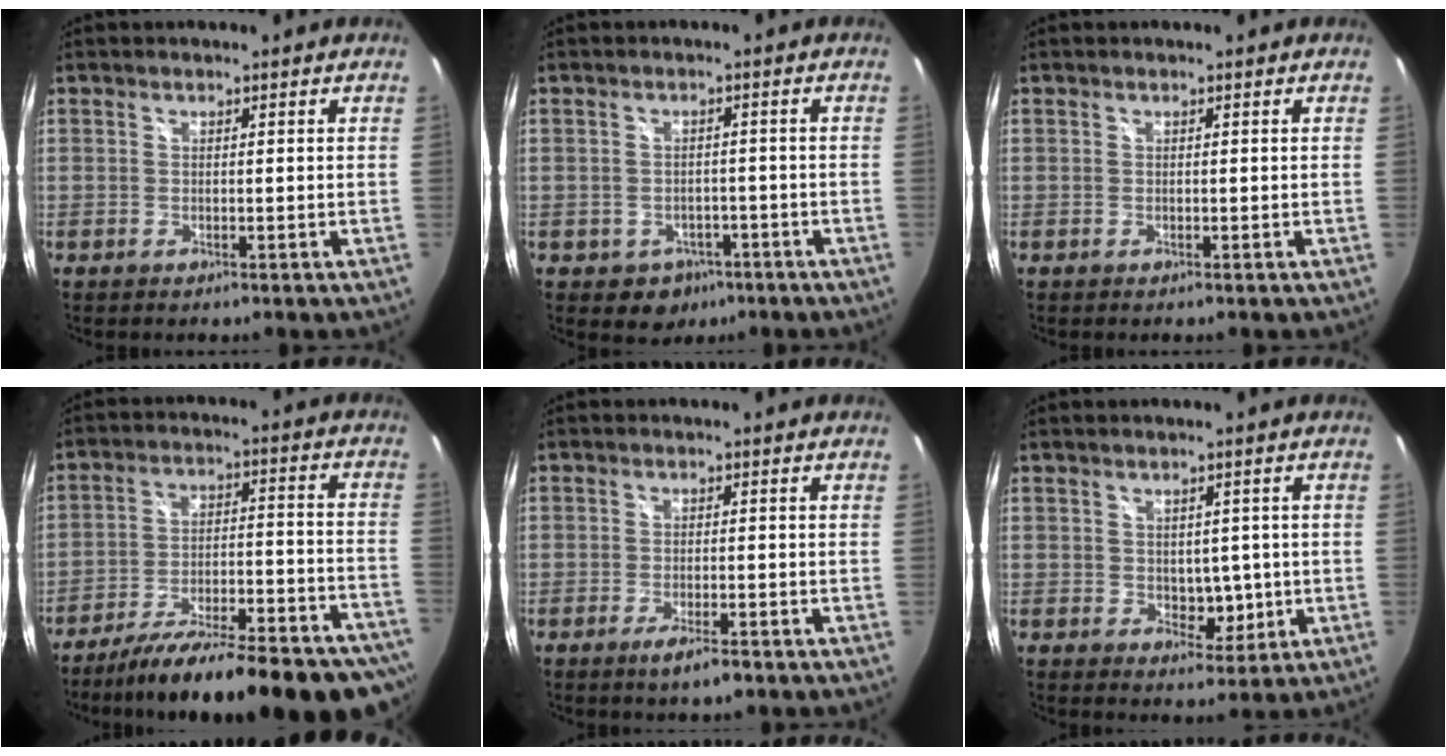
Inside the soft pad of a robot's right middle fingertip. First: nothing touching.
{"total": 5.1, "force": [-2.6, 4.1, 1.3], "torque": [-0.036, 0.006, -0.025]}
{"total": 0.0}
{"total": 27.5, "force": [-22.5, 5.8, 14.8], "torque": [-0.226, -0.046, -0.306]}
{"total": 2.8, "force": [-1.9, 0.7, 1.9], "torque": [-0.041, -0.005, -0.035]}
{"total": 4.4, "force": [-0.3, 3.3, 2.9], "torque": [-0.041, -0.004, 0.001]}